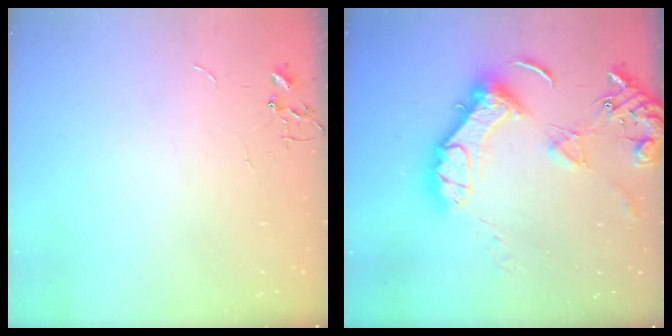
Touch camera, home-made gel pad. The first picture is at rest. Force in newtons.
{"total": 18.3, "press": 18.1, "slide": 2.1}